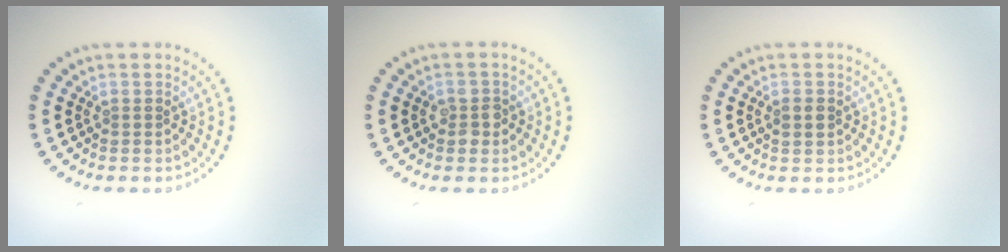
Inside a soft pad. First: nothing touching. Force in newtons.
{"total": 2.0, "press": 2.0, "slide": 0.3}
{"total": 1.2, "press": 1.2, "slide": 0.2}